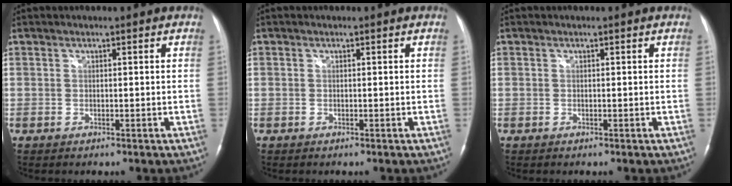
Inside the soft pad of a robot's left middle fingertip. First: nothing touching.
{"total": 0.0}
{"total": 0.0}